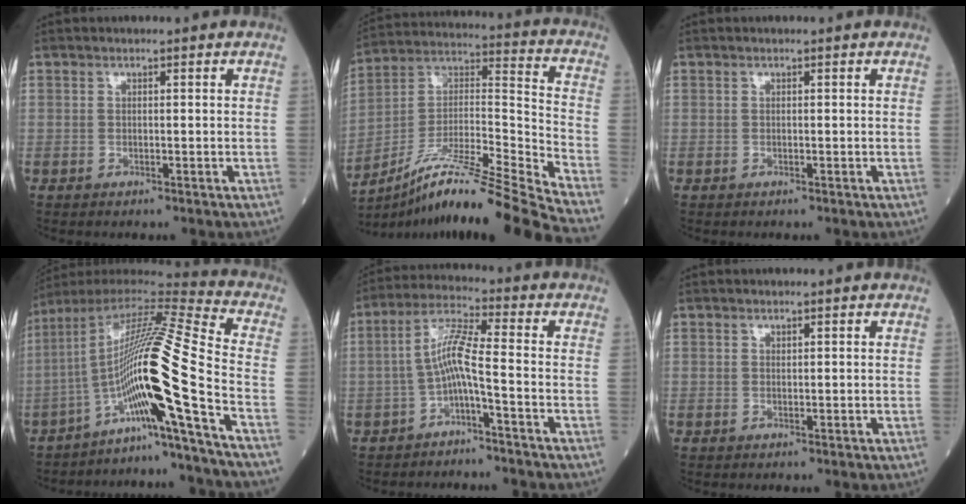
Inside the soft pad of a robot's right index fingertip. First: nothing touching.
{"total": 23.3, "force": [-18.9, -1.8, 13.4], "torque": [-0.206, -0.003, -0.331]}
{"total": 0.0}
{"total": 18.0, "force": [-7.8, -2.7, 16.0], "torque": [-0.292, 0.013, -0.143]}
{"total": 6.0, "force": [-1.9, 0.0, 5.7], "torque": [-0.113, 0.022, -0.038]}
{"total": 0.0}